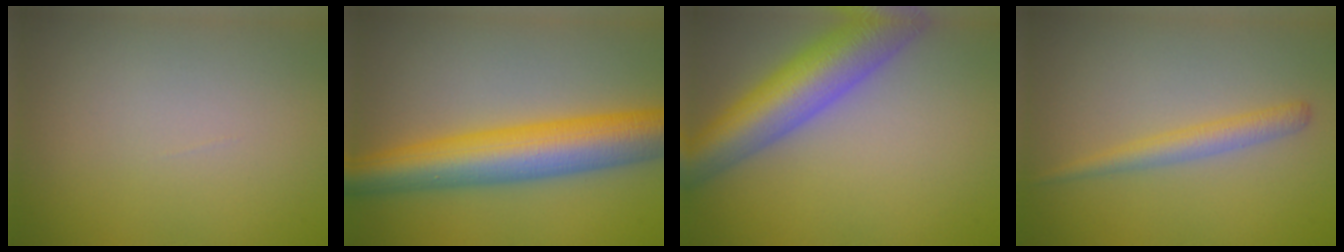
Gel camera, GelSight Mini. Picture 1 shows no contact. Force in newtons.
{"total": 9.5, "press": 9.5, "slide": 0.1}
{"total": 8.9, "press": 8.9, "slide": 0.4}
{"total": 2.2, "press": 2.2, "slide": 0.2}